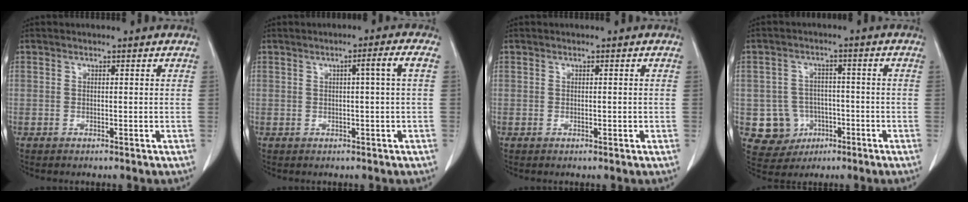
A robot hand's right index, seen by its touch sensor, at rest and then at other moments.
{"total": 3.5, "force": [0.5, -0.3, 3.4], "torque": [-0.056, 0.007, 0.012]}
{"total": 0.9, "force": [-0.2, 0.5, 0.8], "torque": [-0.019, 0.000, -0.001]}
{"total": 8.1, "force": [-2.2, 7.5, 1.9], "torque": [-0.040, 0.015, -0.022]}